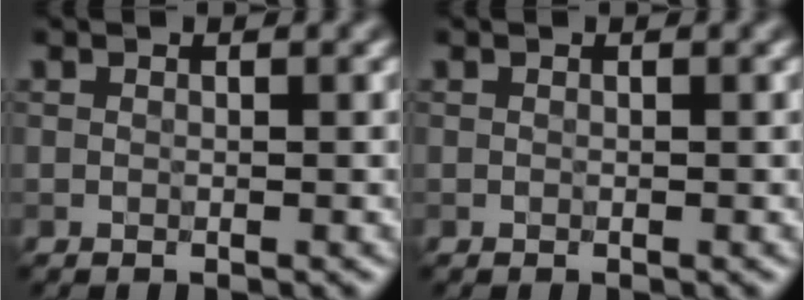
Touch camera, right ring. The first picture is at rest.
{"total": 0.0}